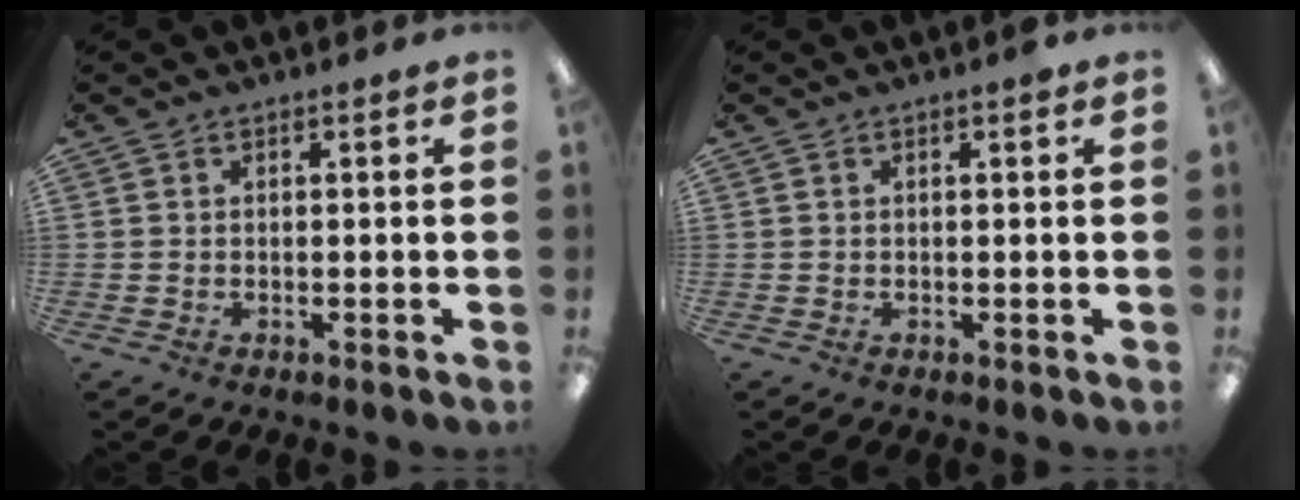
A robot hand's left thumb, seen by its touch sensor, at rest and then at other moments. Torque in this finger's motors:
{"motor_torque": [0.15, -0.02, 0.07, -0.06, -0.01]}